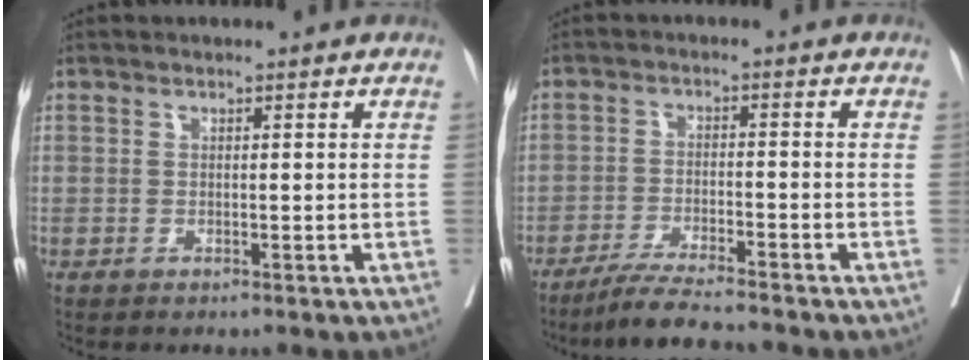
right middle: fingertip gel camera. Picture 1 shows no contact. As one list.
[{"total": 7.0, "force": [-6.2, -0.3, 3.1], "torque": [-0.056, -0.026, -0.109]}]